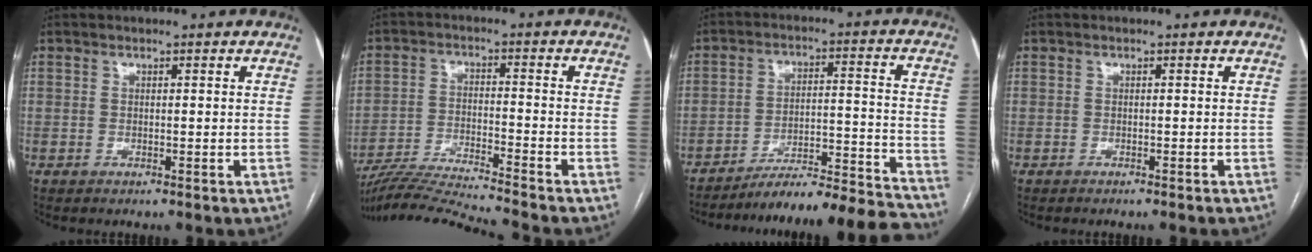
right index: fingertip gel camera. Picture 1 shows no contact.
{"total": 13.2, "force": [-12.2, -2.3, 4.4], "torque": [-0.067, -0.016, -0.211]}
{"total": 19.3, "force": [-18.6, -0.5, 5.2], "torque": [-0.054, 0.014, -0.268]}
{"total": 2.1, "force": [-1.9, 0.0, 0.8], "torque": [-0.013, -0.001, -0.022]}